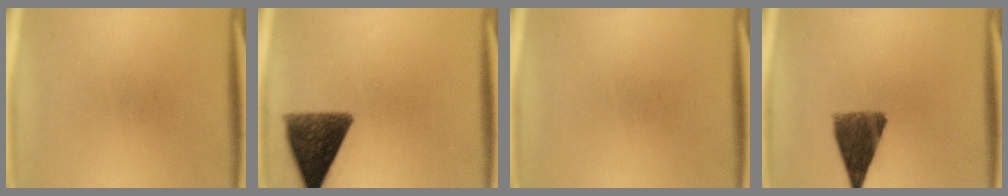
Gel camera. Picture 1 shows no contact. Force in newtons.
{"total": 10.7}
{"total": 0.0}
{"total": 9.4}